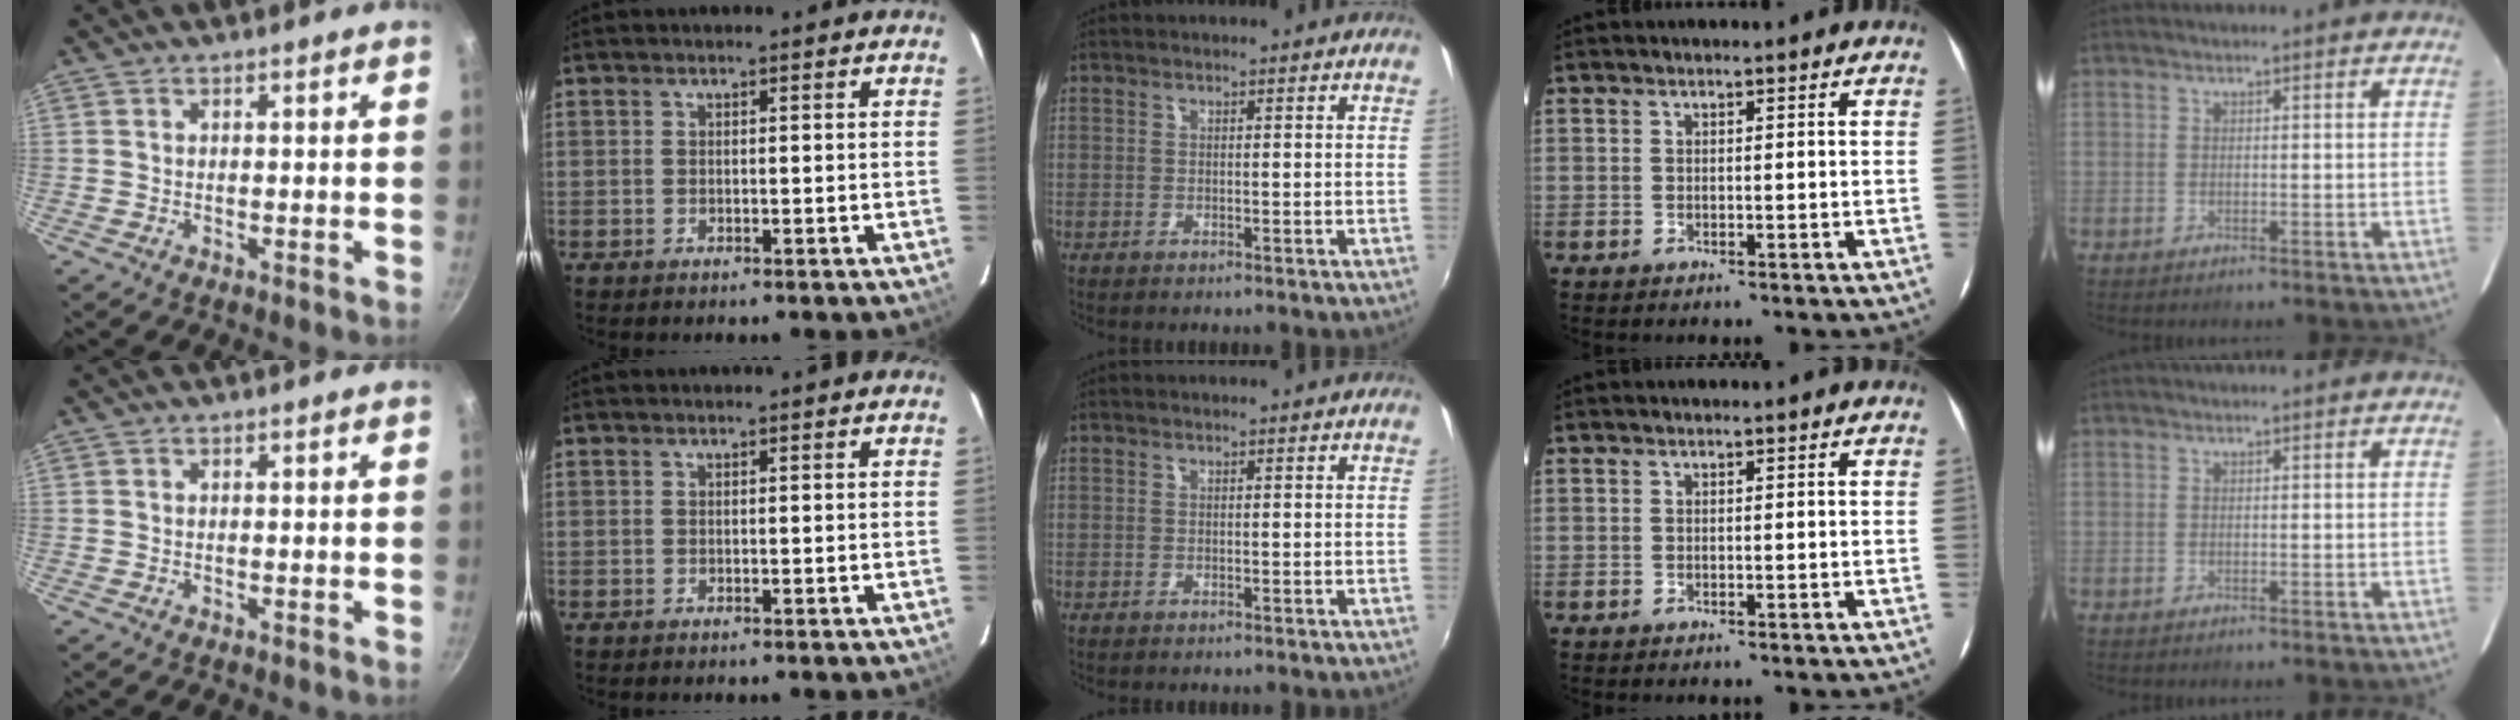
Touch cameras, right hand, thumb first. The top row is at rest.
{}